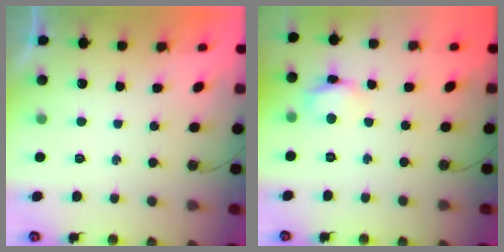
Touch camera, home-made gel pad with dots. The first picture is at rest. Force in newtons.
{"total": 7.1, "press": 7.1, "slide": 0.5}